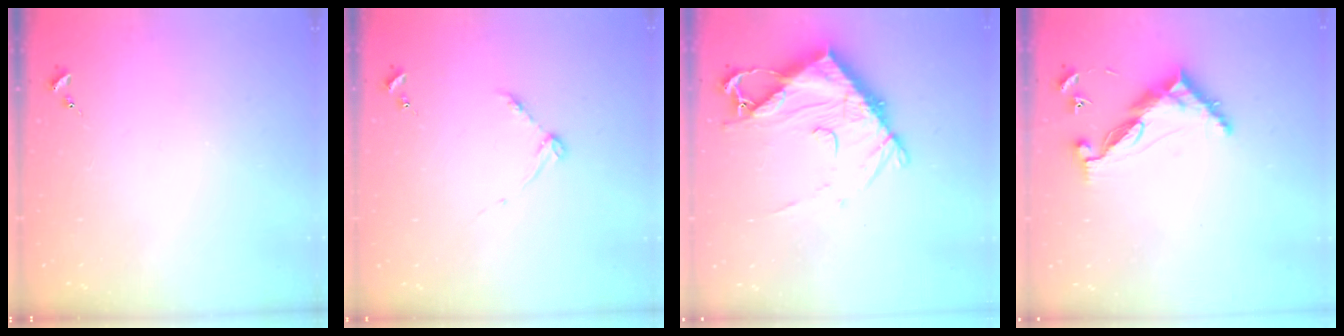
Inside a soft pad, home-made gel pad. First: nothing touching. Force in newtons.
{"total": 3.3, "press": 3.3, "slide": 0.5}
{"total": 14.6, "press": 14.6, "slide": 1.5}
{"total": 9.0, "press": 9.0, "slide": 0.8}